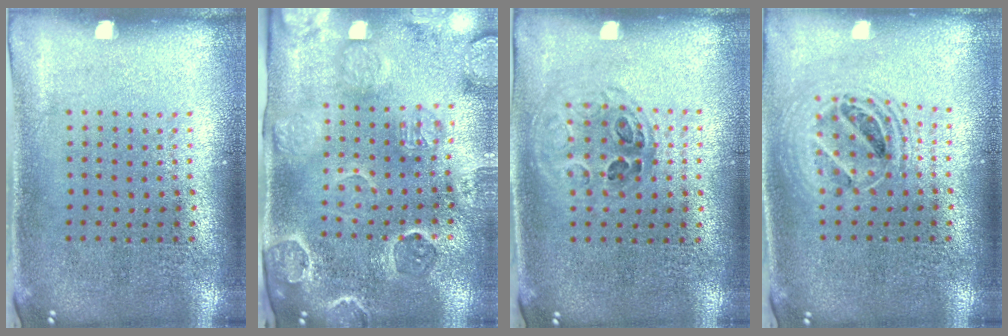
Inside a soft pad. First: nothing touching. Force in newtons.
{"total": 3.2, "press": 3.1, "slide": 0.6}
{"total": 1.0, "press": 1.0, "slide": 0.4}
{"total": 1.7, "press": 1.5, "slide": 0.8}